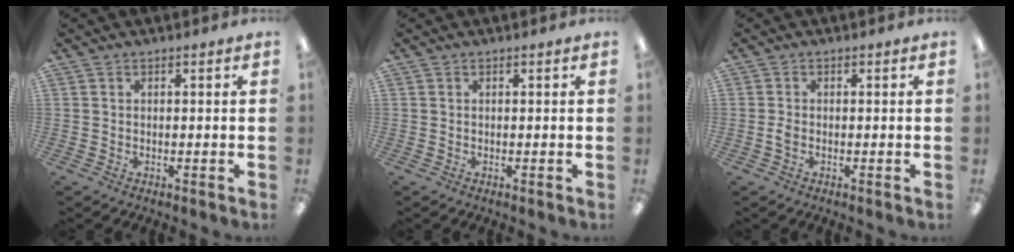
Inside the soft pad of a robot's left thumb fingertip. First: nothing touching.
{"total": 0.0}
{"total": 1.5, "force": [-0.3, 0.9, 1.1], "torque": [-0.021, 0.002, -0.007]}